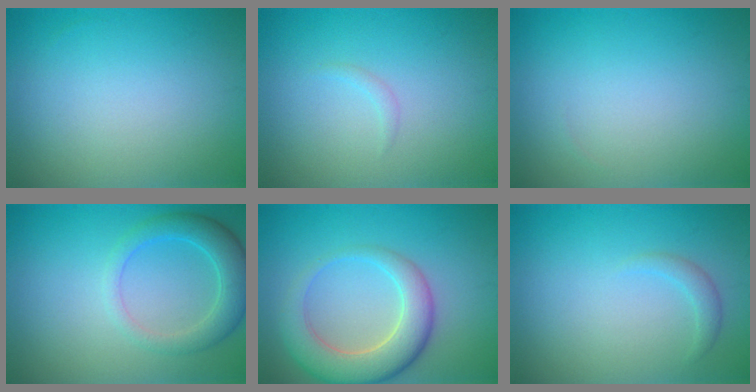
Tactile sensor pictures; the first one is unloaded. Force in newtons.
{"total": 0.7, "press": 0.6, "slide": 0.1}
{"total": 0.0}
{"total": 3.8, "press": 3.8, "slide": 0.2}
{"total": 6.4, "press": 6.4, "slide": 0.4}
{"total": 1.2, "press": 1.2, "slide": 0.2}